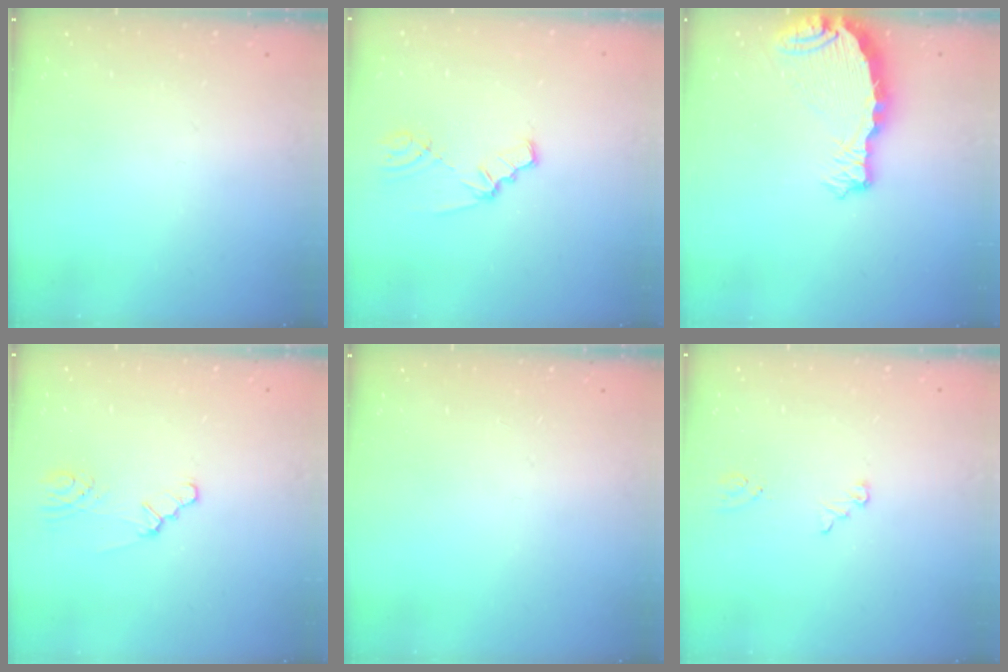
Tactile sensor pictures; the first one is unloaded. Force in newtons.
{"total": 1.8, "press": 1.7, "slide": 0.3}
{"total": 8.4, "press": 8.4, "slide": 0.8}
{"total": 2.3, "press": 2.3, "slide": 0.4}
{"total": 0.0}
{"total": 2.1, "press": 2.0, "slide": 0.2}